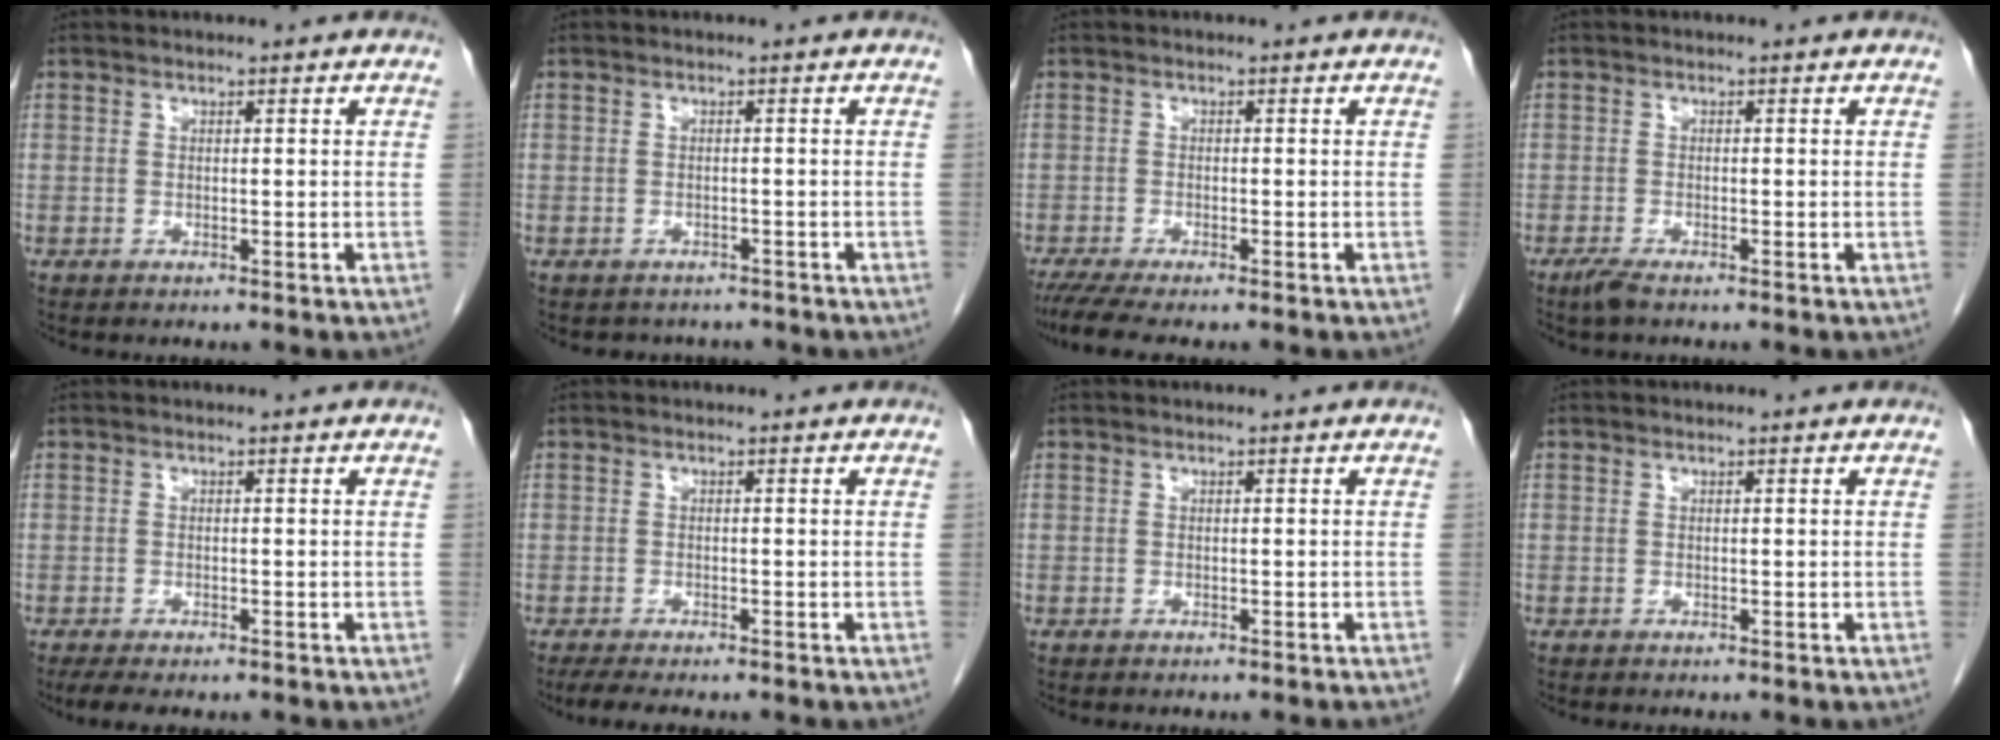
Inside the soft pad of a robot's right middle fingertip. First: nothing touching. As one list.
[{"total": 4.7, "force": [-4.2, 2.0, 0.7], "torque": [-0.012, 0.005, -0.047]}, {"total": 5.4, "force": [-4.4, 0.1, 3.1], "torque": [-0.047, -0.013, -0.075]}, {"total": 2.0, "force": [-1.5, 0.3, 1.3], "torque": [-0.035, -0.006, -0.029]}, {"total": 5.3, "force": [-4.2, 1.4, 3.0], "torque": [-0.042, -0.013, -0.060]}, {"total": 5.7, "force": [-4.7, 0.9, 3.1], "torque": [-0.042, -0.012, -0.069]}, {"total": 3.2, "force": [-2.9, -0.3, 1.2], "torque": [-0.014, -0.006, -0.033]}, {"total": 0.9, "force": [-0.8, -0.1, 0.5], "torque": [-0.003, 0.003, -0.006]}]